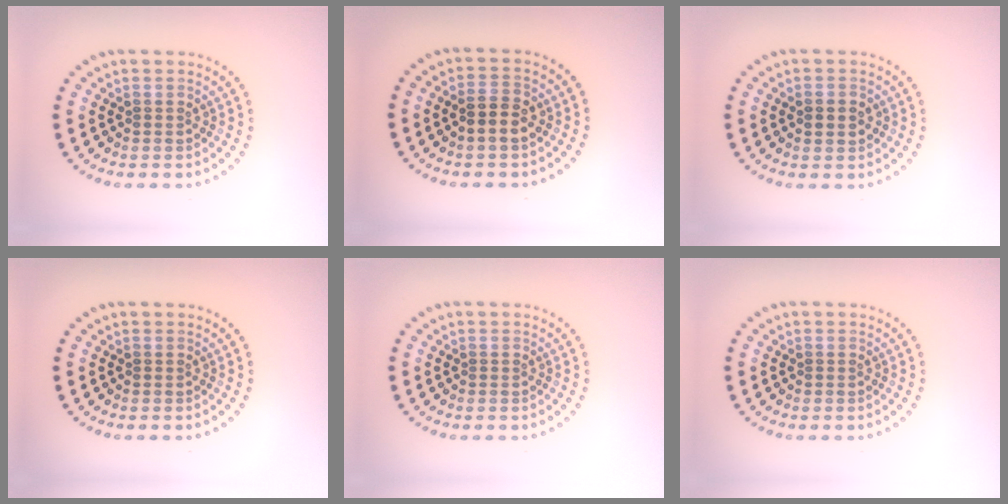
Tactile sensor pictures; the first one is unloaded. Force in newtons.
{"total": 2.5, "press": 2.4, "slide": 0.5}
{"total": 2.2, "press": 2.2, "slide": 0.2}
{"total": 0.0}
{"total": 0.0}
{"total": 0.0}